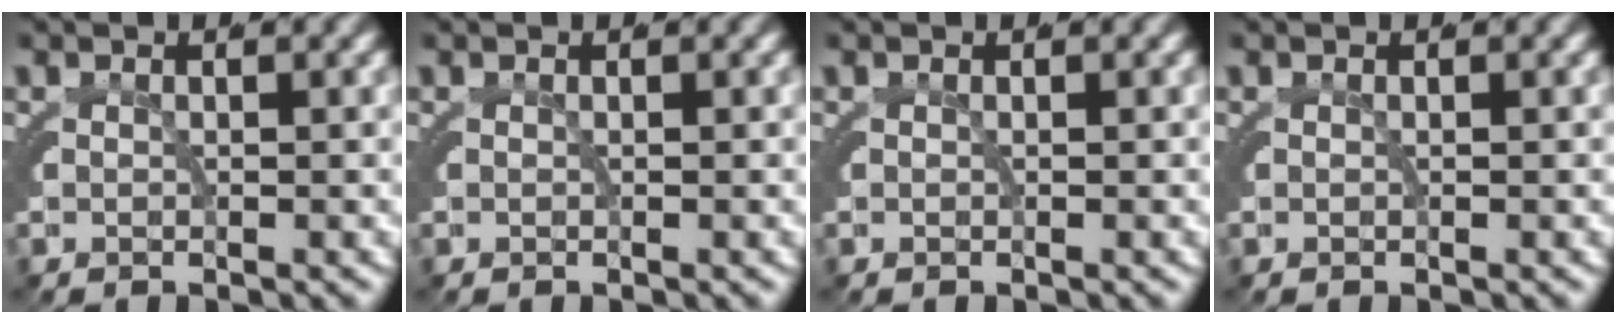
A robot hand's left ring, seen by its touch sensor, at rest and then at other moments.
{"total": 0.0}
{"total": 0.0}
{"total": 0.0}